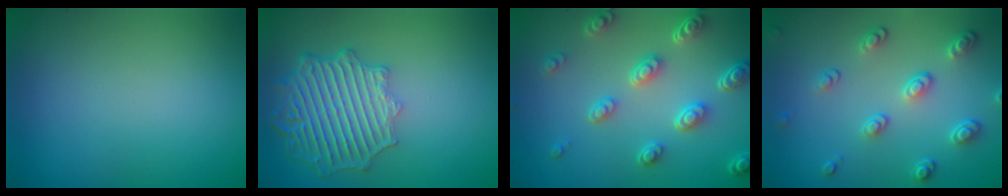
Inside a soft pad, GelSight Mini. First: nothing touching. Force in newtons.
{"total": 6.9, "press": 5.4, "slide": 4.3}
{"total": 4.9, "press": 3.7, "slide": 3.2}
{"total": 3.7, "press": 2.9, "slide": 2.2}